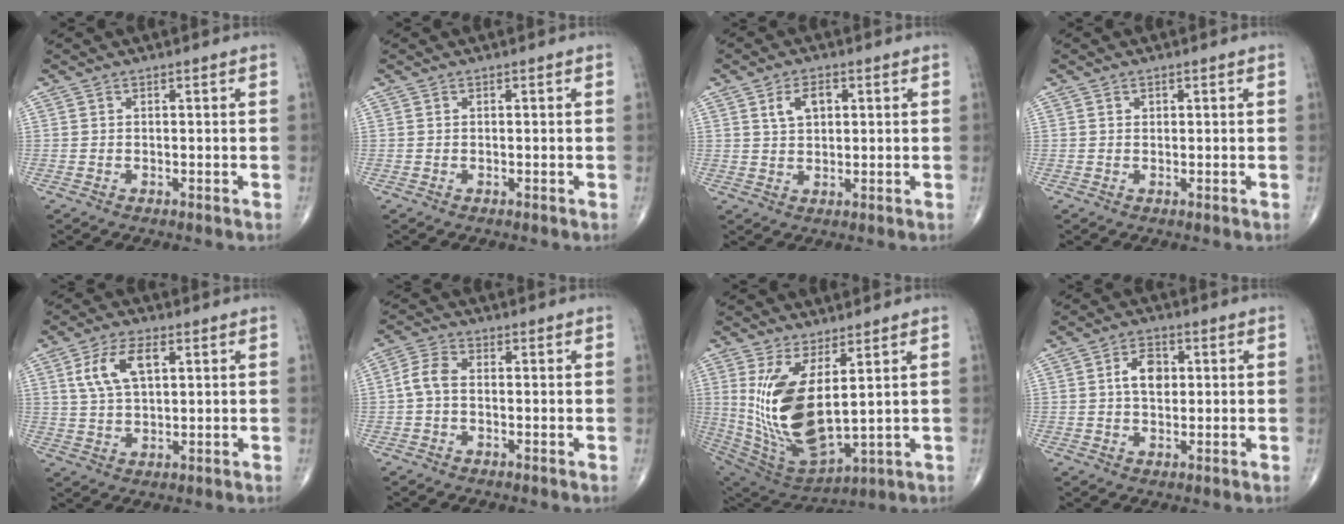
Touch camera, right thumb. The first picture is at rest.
{"total": 0.0}
{"total": 4.8, "force": [1.7, 2.8, 3.4], "torque": [-0.053, 0.002, 0.031]}
{"total": 0.7, "force": [0.3, 0.6, 0.3], "torque": [0.000, -0.001, 0.005]}
{"total": 8.6, "force": [2.9, 4.3, 6.8], "torque": [-0.131, 0.000, 0.057]}
{"total": 4.2, "force": [-0.4, 2.6, 3.3], "torque": [-0.068, 0.013, -0.016]}
{"total": 16.9, "force": [3.3, 7.2, 14.9], "torque": [-0.301, -0.038, 0.089]}
{"total": 5.6, "force": [1.0, 3.6, 4.2], "torque": [-0.060, 0.005, 0.012]}